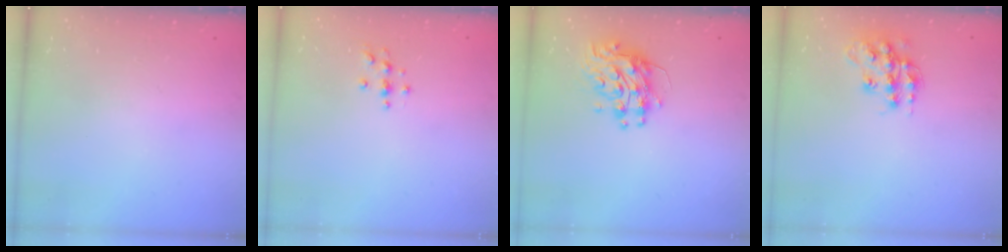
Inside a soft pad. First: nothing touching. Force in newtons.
{"total": 3.5, "press": 3.4, "slide": 0.5}
{"total": 10.4, "press": 10.4, "slide": 1.0}
{"total": 14.9, "press": 14.9, "slide": 0.9}